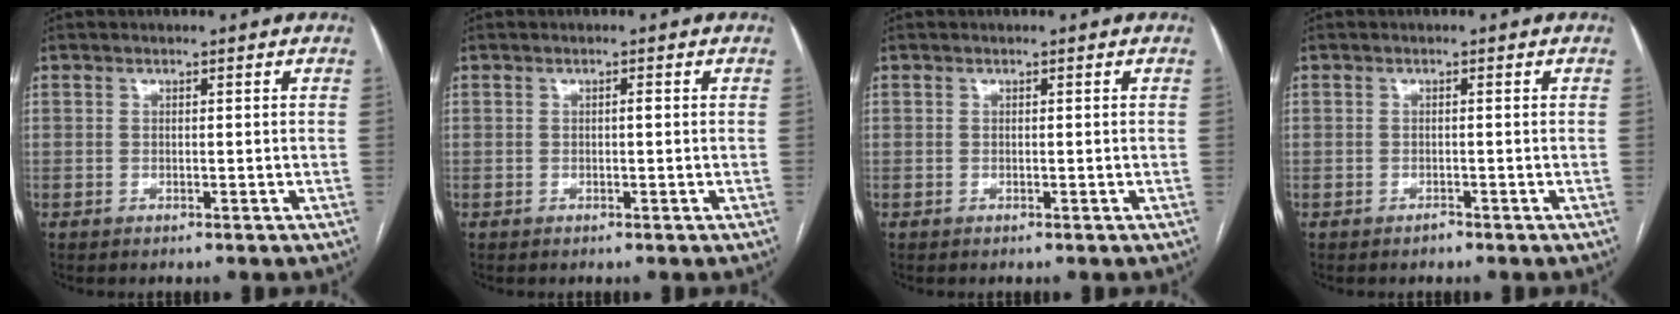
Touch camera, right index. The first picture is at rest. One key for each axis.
{"total": 0.6, "fx": 0.0, "fy": 0.1, "fz": 0.5, "tx": -0.009, "ty": 0.001, "tz": -0.001}
{"total": 0.0}
{"total": 0.7, "fx": -0.6, "fy": 0.3, "fz": 0.2, "tx": -0.001, "ty": 0.001, "tz": -0.011}